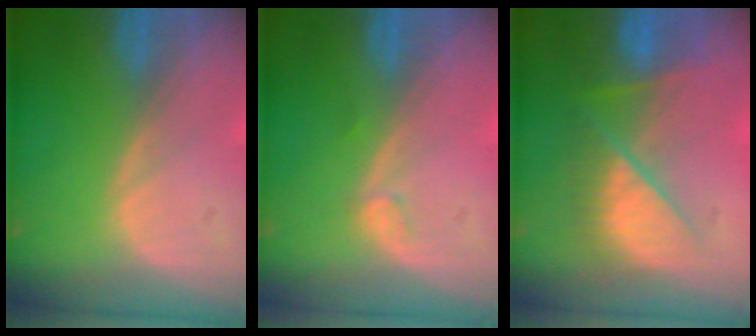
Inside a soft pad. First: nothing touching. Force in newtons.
{"total": 0.8, "press": 0.7, "slide": 0.1}
{"total": 7.3, "press": 7.3, "slide": 0.5}